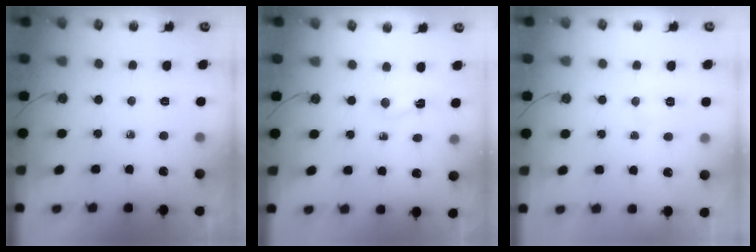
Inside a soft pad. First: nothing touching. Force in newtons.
{"total": 2.0, "press": 1.6, "slide": 1.2}
{"total": 4.2, "press": 4.2, "slide": 0.4}